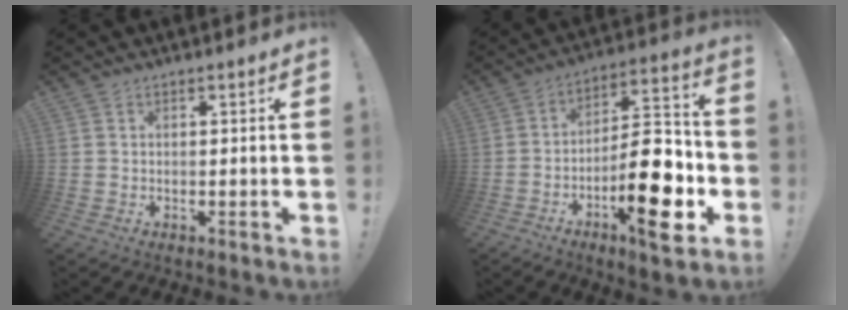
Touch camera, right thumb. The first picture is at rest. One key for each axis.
{"total": 19.8, "fx": -7.4, "fy": 6.4, "fz": 17.2, "tx": -0.263, "ty": 0.042, "tz": -0.112}